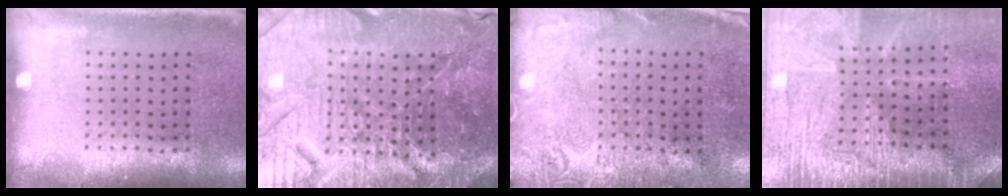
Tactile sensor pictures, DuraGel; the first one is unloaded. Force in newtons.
{"total": 6.2, "press": 5.7, "slide": 2.3}
{"total": 2.8, "press": 2.4, "slide": 1.4}
{"total": 3.4, "press": 3.2, "slide": 1.1}